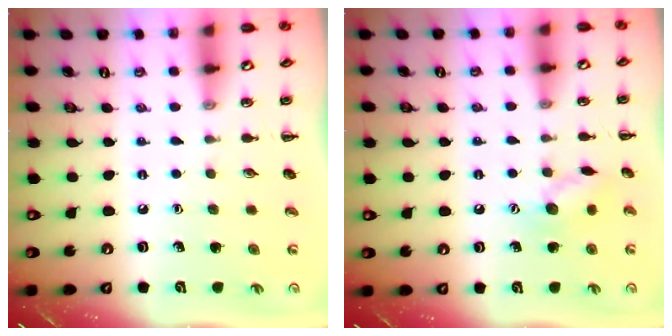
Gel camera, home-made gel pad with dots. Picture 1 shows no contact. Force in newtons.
{"total": 8.6, "press": 8.5, "slide": 0.8}